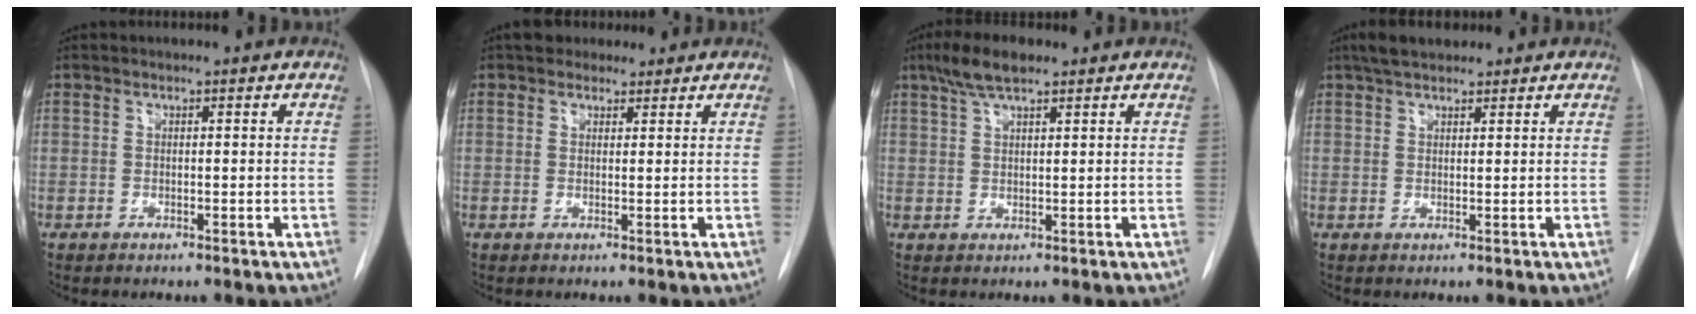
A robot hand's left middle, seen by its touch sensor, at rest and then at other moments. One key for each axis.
{"total": 4.0, "fx": 3.3, "fy": 2.1, "fz": 0.9, "tx": -0.001, "ty": 0.018, "tz": 0.050}
{"total": 5.2, "fx": 3.6, "fy": 1.3, "fz": 3.6, "tx": -0.076, "ty": 0.015, "tz": 0.066}
{"total": 4.5, "fx": 3.5, "fy": 1.7, "fz": 2.1, "tx": -0.042, "ty": 0.020, "tz": 0.060}